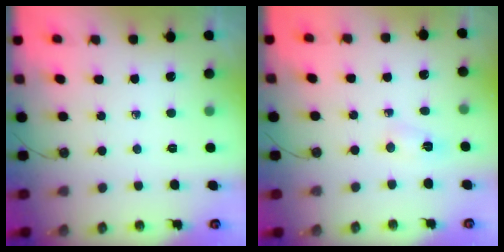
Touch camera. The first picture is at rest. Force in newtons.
{"total": 2.1, "press": 2.0, "slide": 0.4}